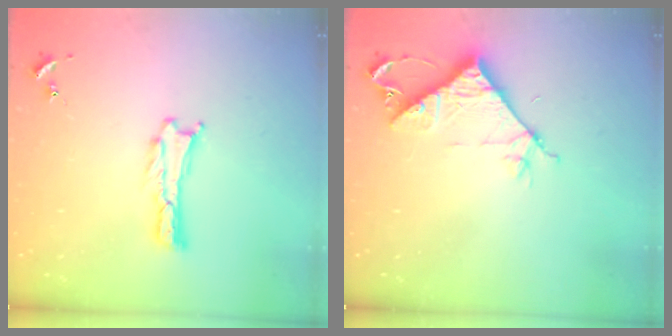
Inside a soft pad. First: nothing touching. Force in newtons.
{"total": 8.1, "press": 8.1, "slide": 0.5}